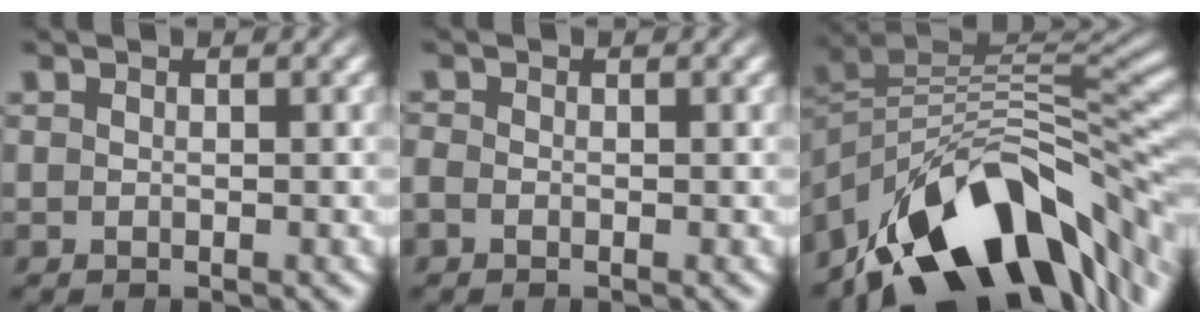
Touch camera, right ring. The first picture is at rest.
{"total": 1.1, "force": [-0.8, 0.8, 0.2], "torque": [-0.006, -0.004, -0.015]}
{"total": 17.4, "force": [-6.0, 10.1, 12.9], "torque": [-0.190, -0.028, -0.076]}